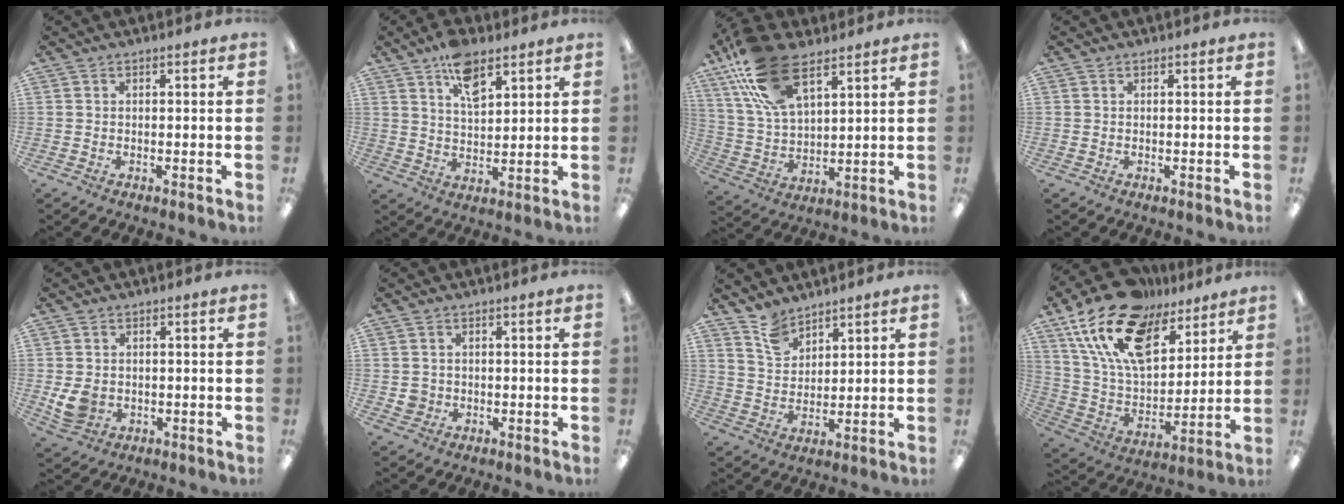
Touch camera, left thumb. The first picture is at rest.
{"total": 9.2, "force": [5.9, 4.4, 5.6], "torque": [-0.084, -0.027, 0.101]}
{"total": 18.4, "force": [10.9, 8.8, 12.0], "torque": [-0.260, -0.030, 0.193]}
{"total": 0.0}
{"total": 5.4, "force": [-0.2, 4.6, 2.9], "torque": [-0.049, 0.002, -0.001]}
{"total": 2.5, "force": [0.0, 2.5, 0.6], "torque": [-0.005, 0.001, -0.001]}
{"total": 6.7, "force": [5.6, 3.3, 1.7], "torque": [-0.043, -0.024, 0.108]}
{"total": 21.5, "force": [13.6, 11.3, 12.3], "torque": [-0.246, -0.075, 0.242]}